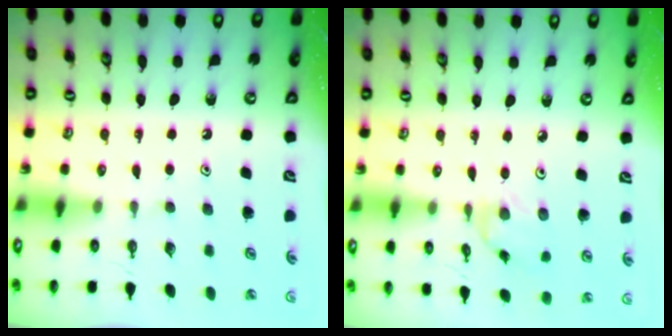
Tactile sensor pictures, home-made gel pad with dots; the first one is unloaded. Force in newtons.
{"total": 2.0, "press": 2.0, "slide": 0.3}